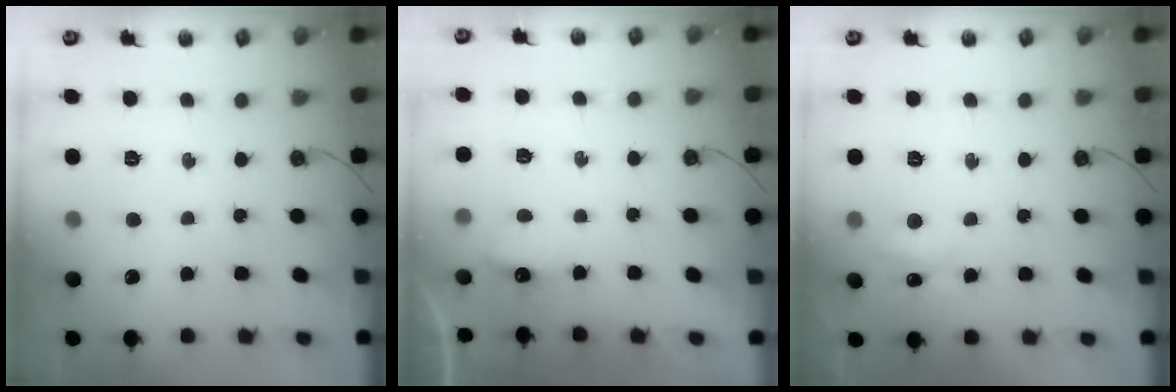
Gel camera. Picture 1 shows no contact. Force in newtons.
{"total": 3.6, "press": 3.6, "slide": 0.6}
{"total": 6.0, "press": 5.9, "slide": 1.1}